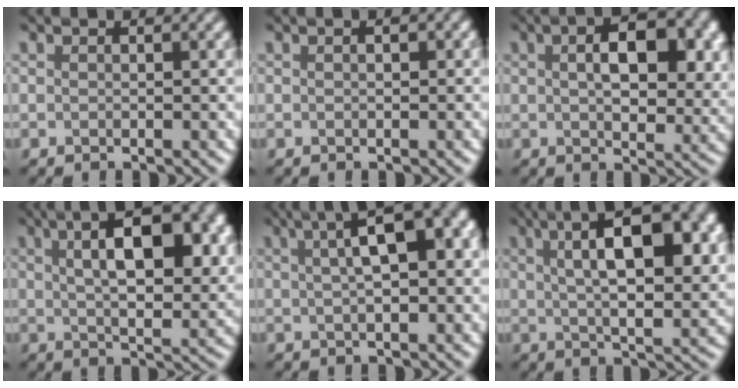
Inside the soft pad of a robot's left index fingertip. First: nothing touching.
{"total": 1.0, "force": [0.3, 0.4, 0.8], "torque": [-0.013, 0.000, 0.003]}
{"total": 8.0, "force": [1.8, 4.2, 6.6], "torque": [-0.089, 0.005, 0.026]}
{"total": 10.2, "force": [3.1, 4.2, 8.7], "torque": [-0.120, 0.005, 0.046]}
{"total": 11.3, "force": [3.2, 4.5, 9.9], "torque": [-0.100, 0.045, 0.026]}
{"total": 11.4, "force": [3.6, 4.1, 10.0], "torque": [-0.140, 0.007, 0.052]}